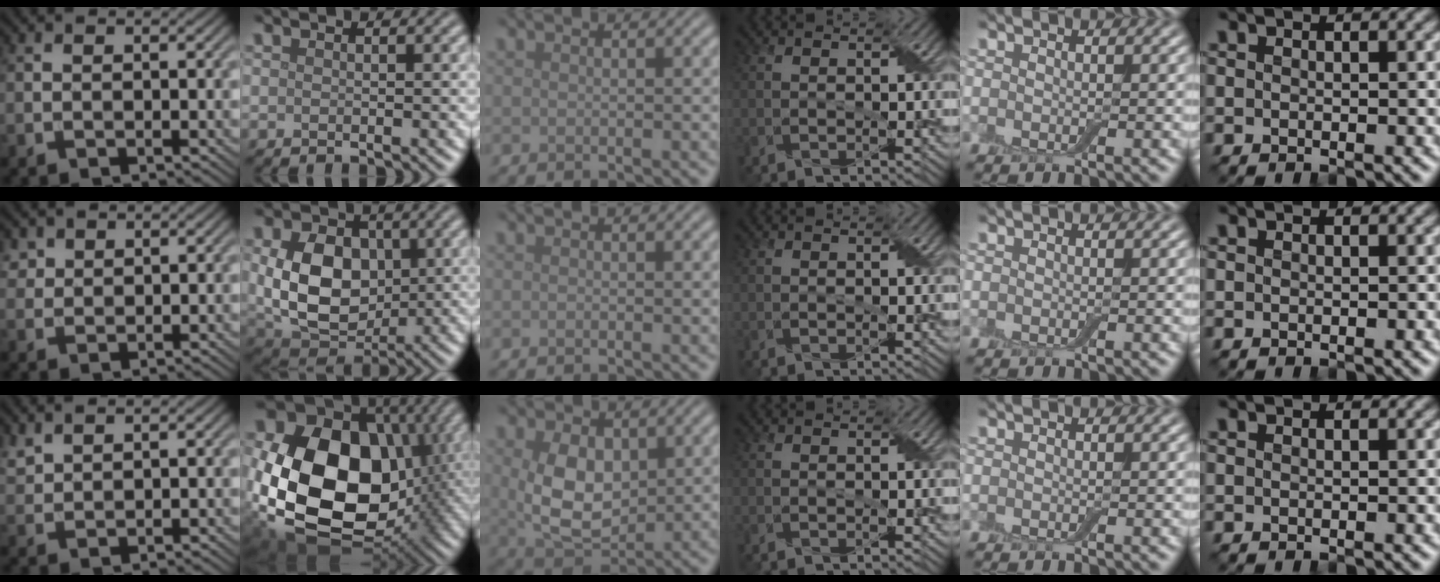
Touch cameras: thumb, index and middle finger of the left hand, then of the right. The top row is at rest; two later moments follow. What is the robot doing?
{"motion": "fold", "object": "aluminum foil"}